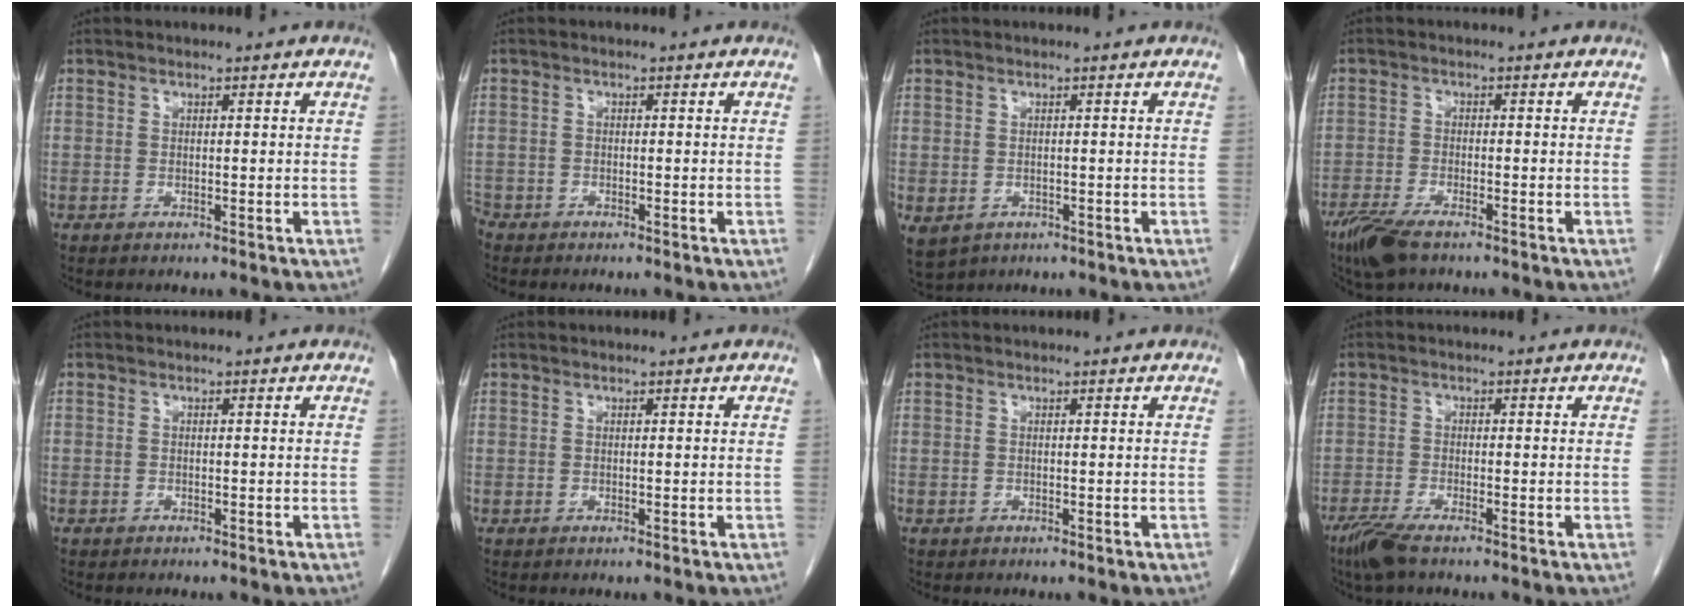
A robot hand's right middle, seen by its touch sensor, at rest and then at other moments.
{"total": 2.3, "force": [-2.1, 0.9, 0.4], "torque": [-0.007, -0.002, -0.038]}
{"total": 7.1, "force": [-3.3, 5.5, 2.9], "torque": [-0.074, -0.008, -0.042]}
{"total": 5.7, "force": [-4.1, 1.5, 3.6], "torque": [-0.074, -0.011, -0.075]}
{"total": 0.7, "force": [-0.5, 0.5, 0.0], "torque": [-0.006, 0.003, -0.010]}
{"total": 0.0}
{"total": 0.0}
{"total": 3.9, "force": [-2.9, 0.5, 2.6], "torque": [-0.059, -0.010, -0.060]}